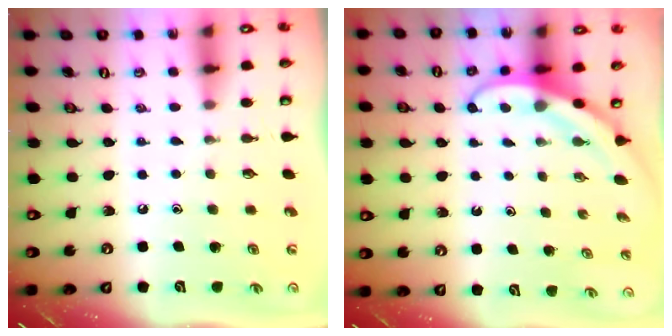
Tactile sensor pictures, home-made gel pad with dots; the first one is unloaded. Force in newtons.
{"total": 3.9, "press": 3.9, "slide": 0.3}